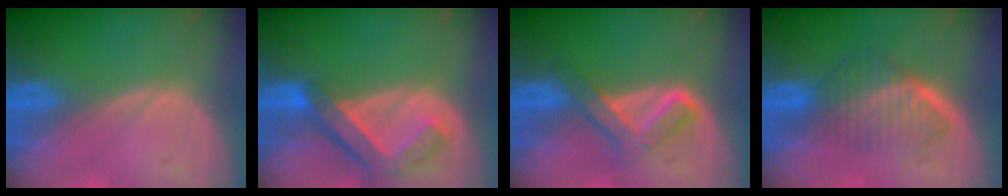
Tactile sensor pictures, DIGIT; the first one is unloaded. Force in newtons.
{"total": 7.2, "press": 6.3, "slide": 3.5}
{"total": 5.2, "press": 5.1, "slide": 0.6}
{"total": 6.6, "press": 5.9, "slide": 2.9}